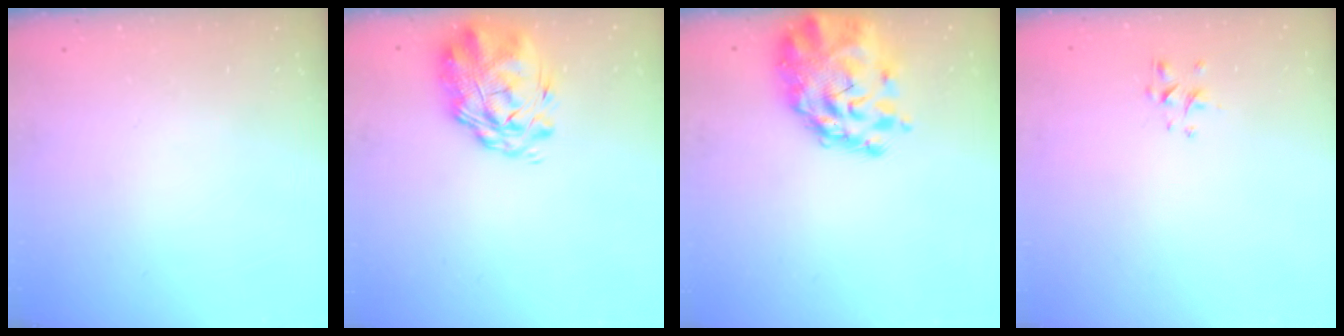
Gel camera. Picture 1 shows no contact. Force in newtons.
{"total": 3.2, "press": 2.7, "slide": 1.7}
{"total": 5.9, "press": 5.5, "slide": 2.1}
{"total": 1.3, "press": 1.1, "slide": 0.6}